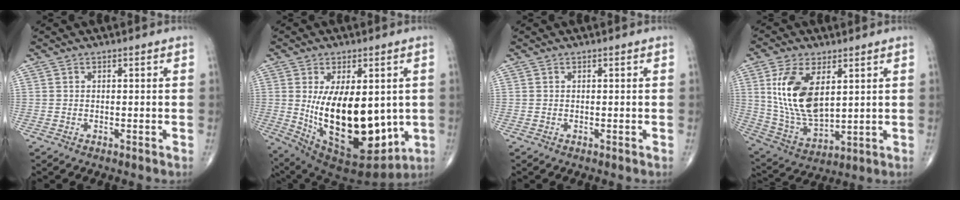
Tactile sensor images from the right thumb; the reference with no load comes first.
{"total": 22.3, "force": [-0.4, 11.4, 19.1], "torque": [-0.300, -0.033, 0.028]}
{"total": 0.0}
{"total": 15.4, "force": [4.3, 8.1, 12.4], "torque": [-0.232, -0.022, 0.097]}